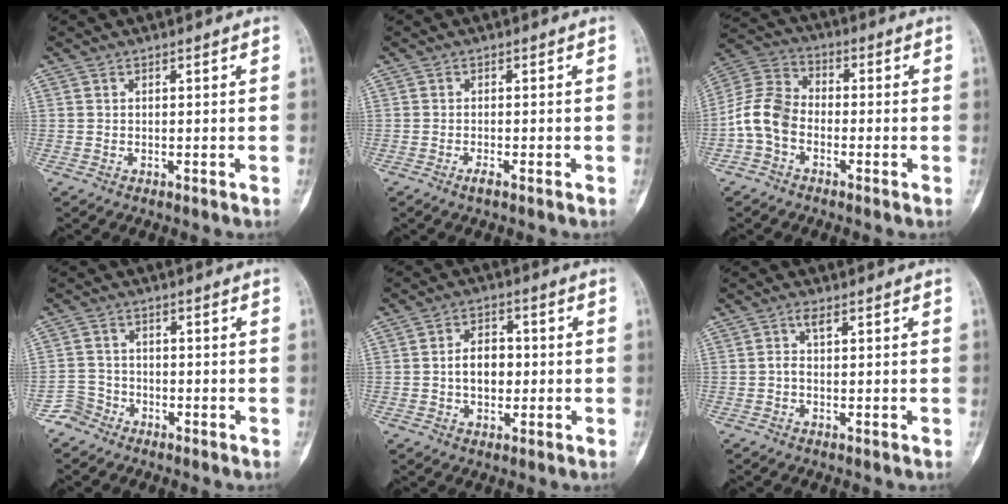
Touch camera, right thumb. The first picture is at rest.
{"total": 1.0, "force": [-0.7, 0.1, 0.7], "torque": [-0.018, -0.002, -0.016]}
{"total": 9.0, "force": [-2.6, 6.4, 5.8], "torque": [-0.110, 0.030, -0.066]}
{"total": 3.4, "force": [-2.5, 2.3, -0.4], "torque": [0.022, 0.015, -0.056]}
{"total": 6.6, "force": [-0.4, 4.6, 4.7], "torque": [-0.055, 0.016, -0.010]}
{"total": 1.5, "force": [0.4, 0.6, 1.3], "torque": [-0.026, 0.006, 0.007]}